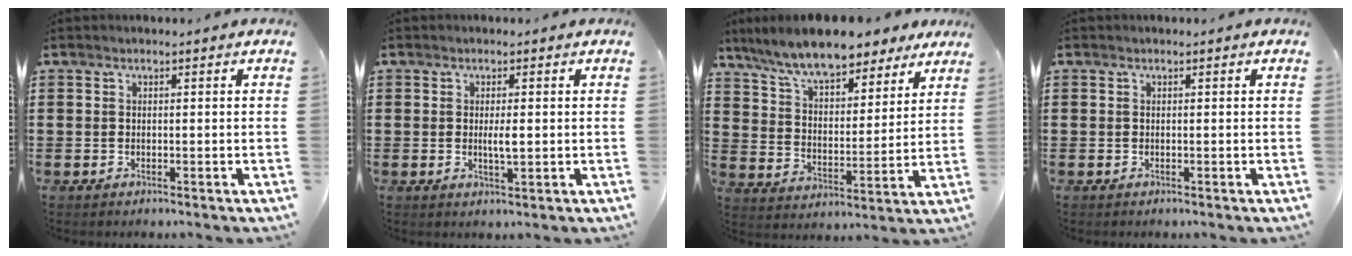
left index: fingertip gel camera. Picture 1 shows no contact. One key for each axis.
{"total": 2.6, "fx": 0.1, "fy": 0.5, "fz": 2.5, "tx": -0.047, "ty": -0.005, "tz": 0.001}
{"total": 10.5, "fx": 9.1, "fy": 2.2, "fz": 4.7, "tx": -0.127, "ty": -0.034, "tz": 0.163}
{"total": 0.0}